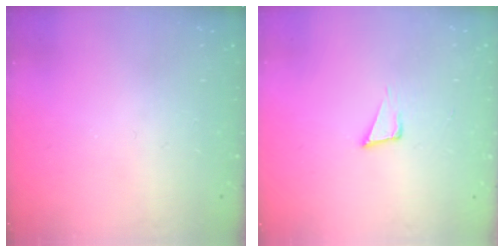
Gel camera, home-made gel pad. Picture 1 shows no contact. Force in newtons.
{"total": 4.0, "press": 2.8, "slide": 2.9}